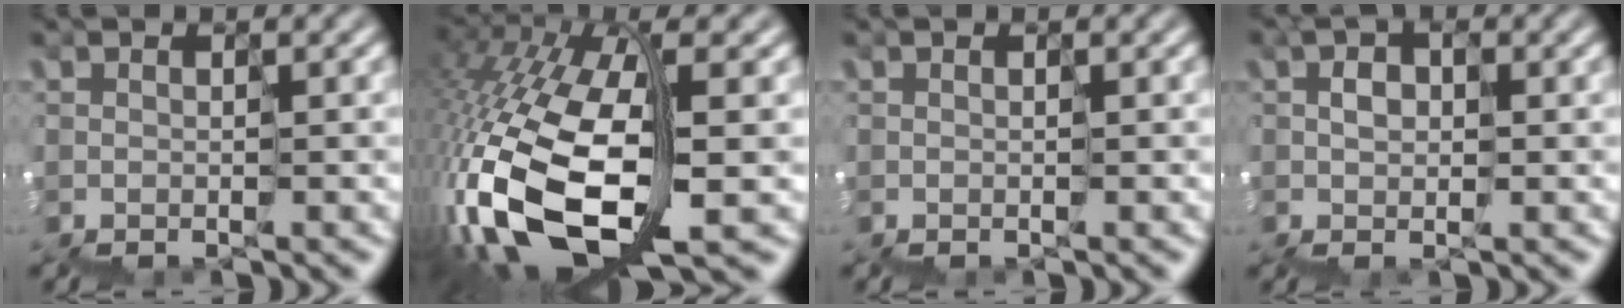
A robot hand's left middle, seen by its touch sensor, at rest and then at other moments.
{"total": 11.9, "force": [-3.6, 5.9, 9.6], "torque": [-0.237, -0.005, -0.062]}
{"total": 0.0}
{"total": 0.9, "force": [0.2, 0.9, 0.1], "torque": [0.002, 0.014, 0.000]}